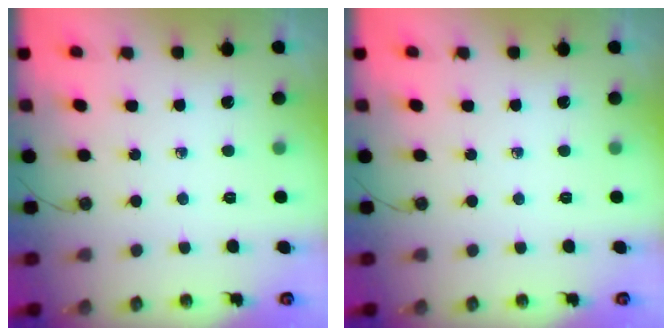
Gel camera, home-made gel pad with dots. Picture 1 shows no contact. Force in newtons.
{"total": 0.0}